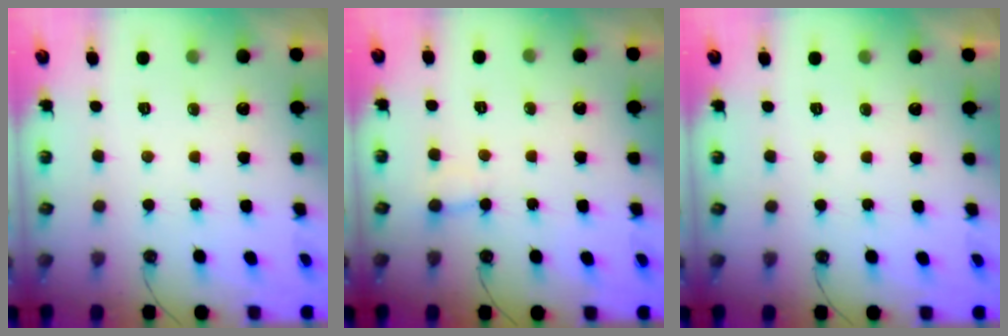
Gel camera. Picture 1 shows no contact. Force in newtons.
{"total": 3.8, "press": 3.8, "slide": 0.3}
{"total": 0.0}